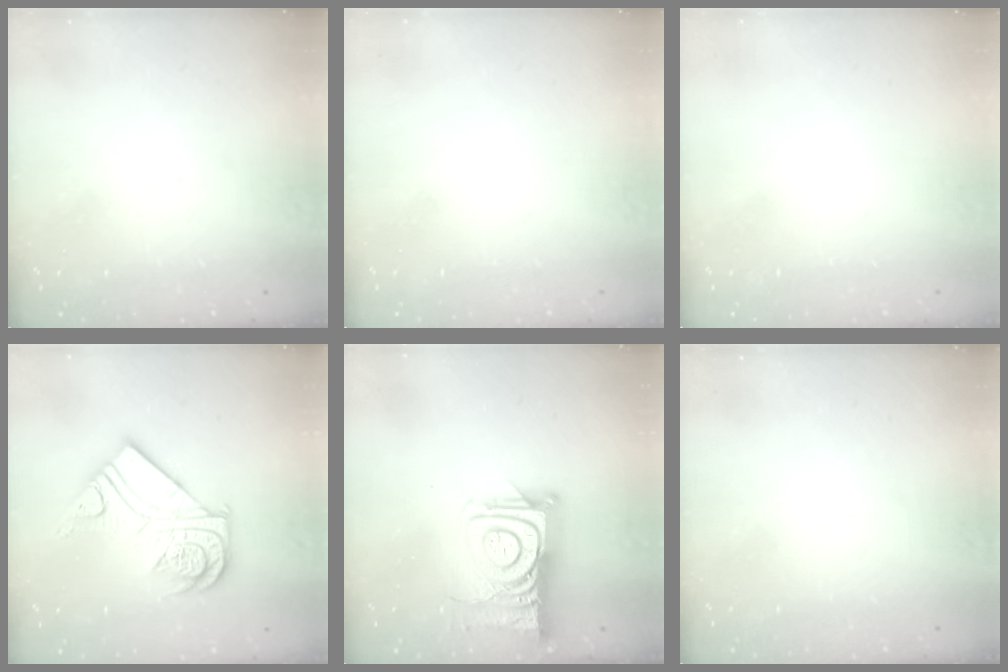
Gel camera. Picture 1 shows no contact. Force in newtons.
{"total": 1.6, "press": 1.6, "slide": 0.1}
{"total": 1.6, "press": 1.6, "slide": 0.1}
{"total": 16.1, "press": 16.0, "slide": 1.5}
{"total": 15.1, "press": 15.1, "slide": 1.1}
{"total": 0.0}